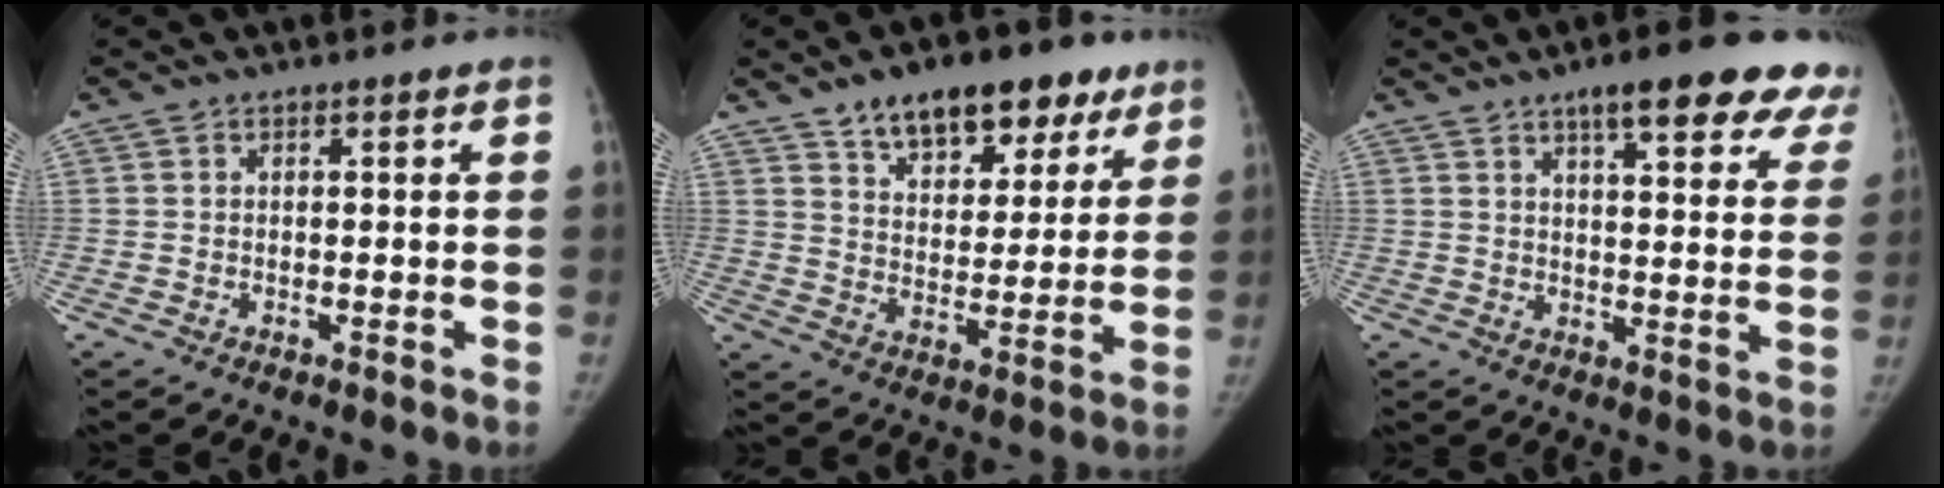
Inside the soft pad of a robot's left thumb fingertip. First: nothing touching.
{"total": 17.5, "force": [11.1, 9.2, 9.8], "torque": [-0.087, -0.031, 0.170]}
{"total": 17.9, "force": [12.2, 5.0, 12.1], "torque": [-0.118, -0.039, 0.145]}